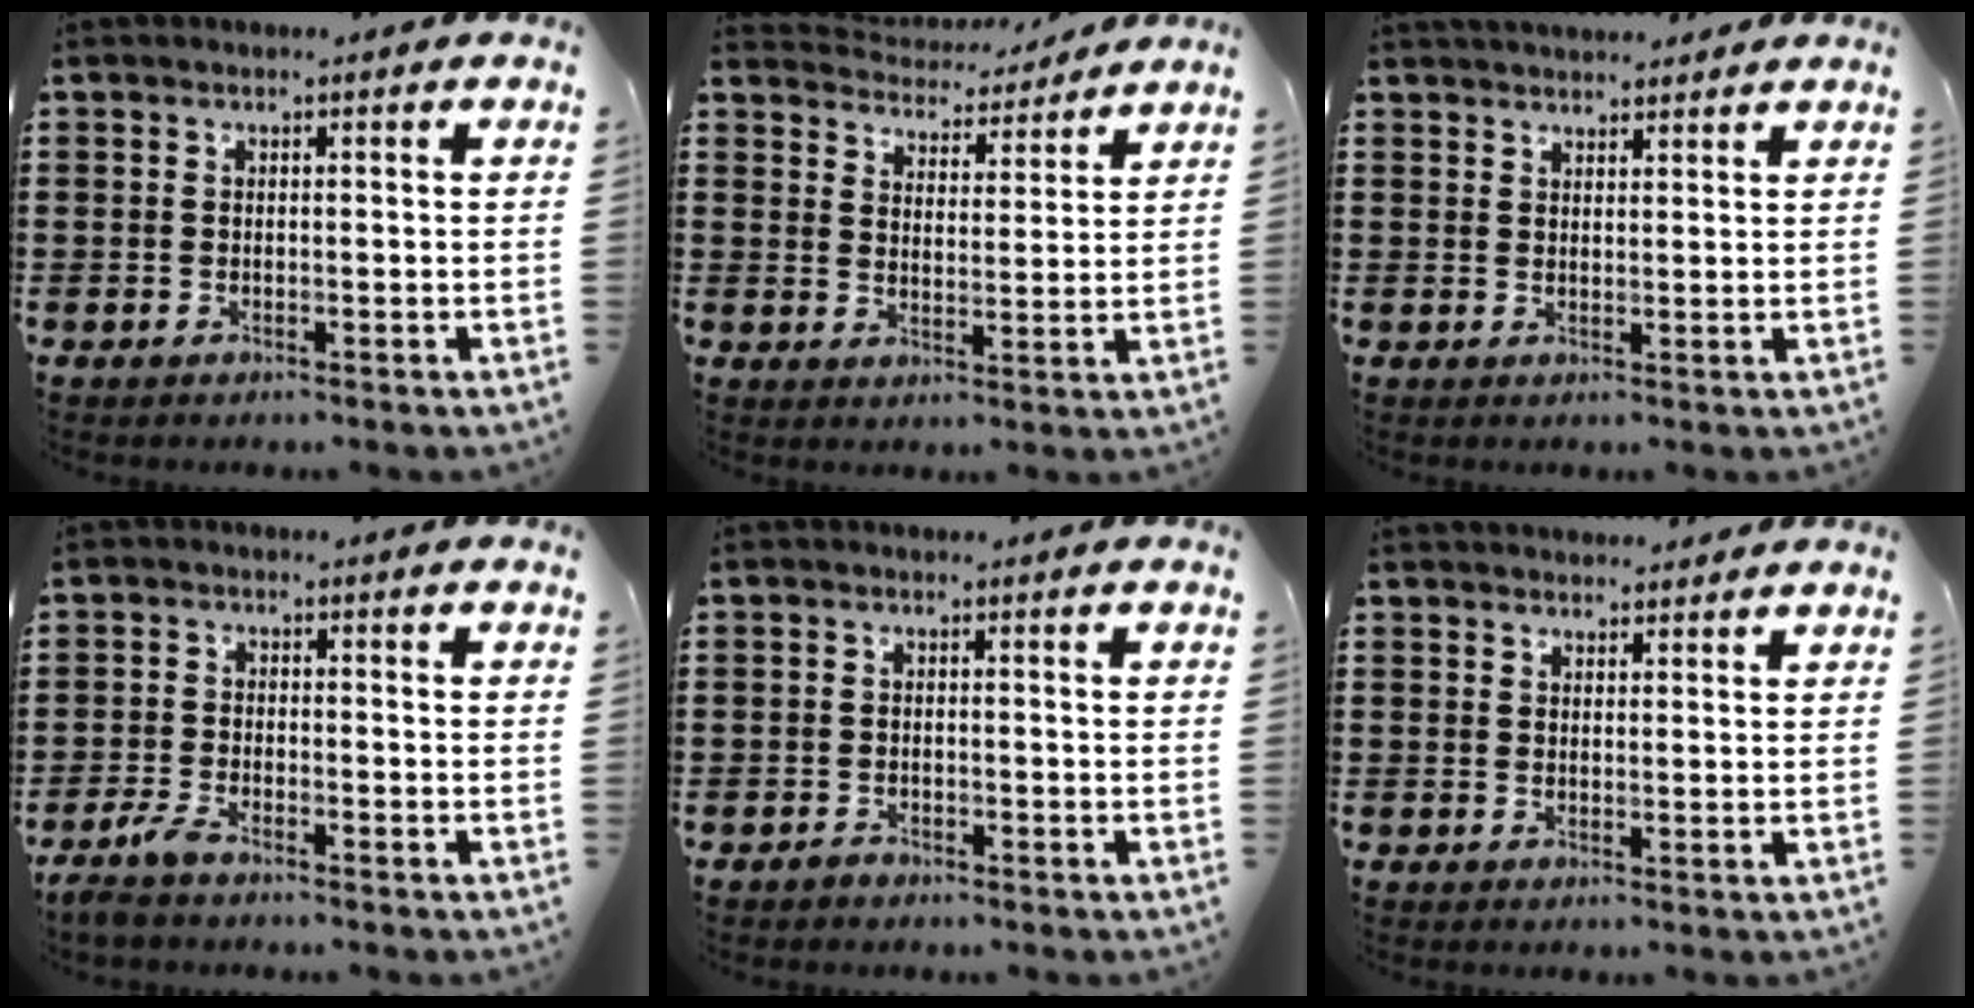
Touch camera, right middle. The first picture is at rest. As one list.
[{"total": 4.3, "force": [4.2, 0.9, -0.1], "torque": [-0.020, -0.030, 0.071]}, {"total": 2.7, "force": [2.6, 0.3, -0.1], "torque": [0.003, -0.005, 0.049]}, {"total": 3.0, "force": [-2.5, 0.6, 1.6], "torque": [-0.049, -0.001, -0.056]}, {"total": 0.8, "force": [-0.7, 0.4, 0.2], "torque": [-0.004, 0.001, -0.015]}, {"total": 2.2, "force": [2.1, 0.2, -0.1], "torque": [-0.003, 0.002, 0.042]}]